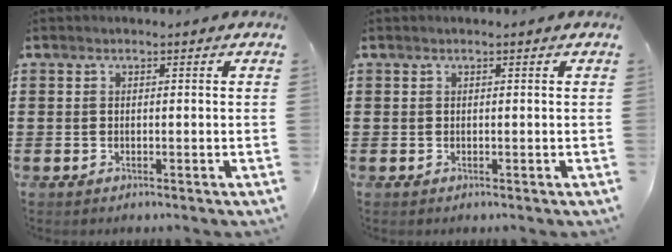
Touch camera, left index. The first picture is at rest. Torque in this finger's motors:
{"motor_torque": [-0.70, 0.80, -0.05, -0.01]}